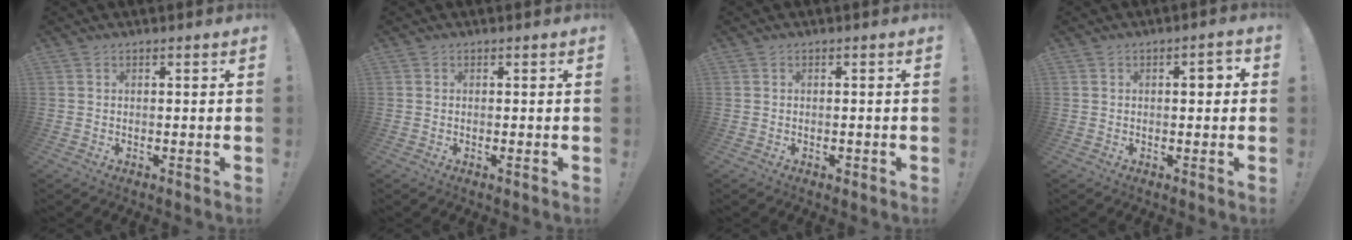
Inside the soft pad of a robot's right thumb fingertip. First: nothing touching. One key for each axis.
{"total": 0.0}
{"total": 0.9, "fx": -0.5, "fy": 0.6, "fz": 0.5, "tx": -0.011, "ty": 0.004, "tz": -0.007}
{"total": 3.2, "fx": 0.2, "fy": 1.5, "fz": 2.8, "tx": -0.036, "ty": 0.003, "tz": -0.003}